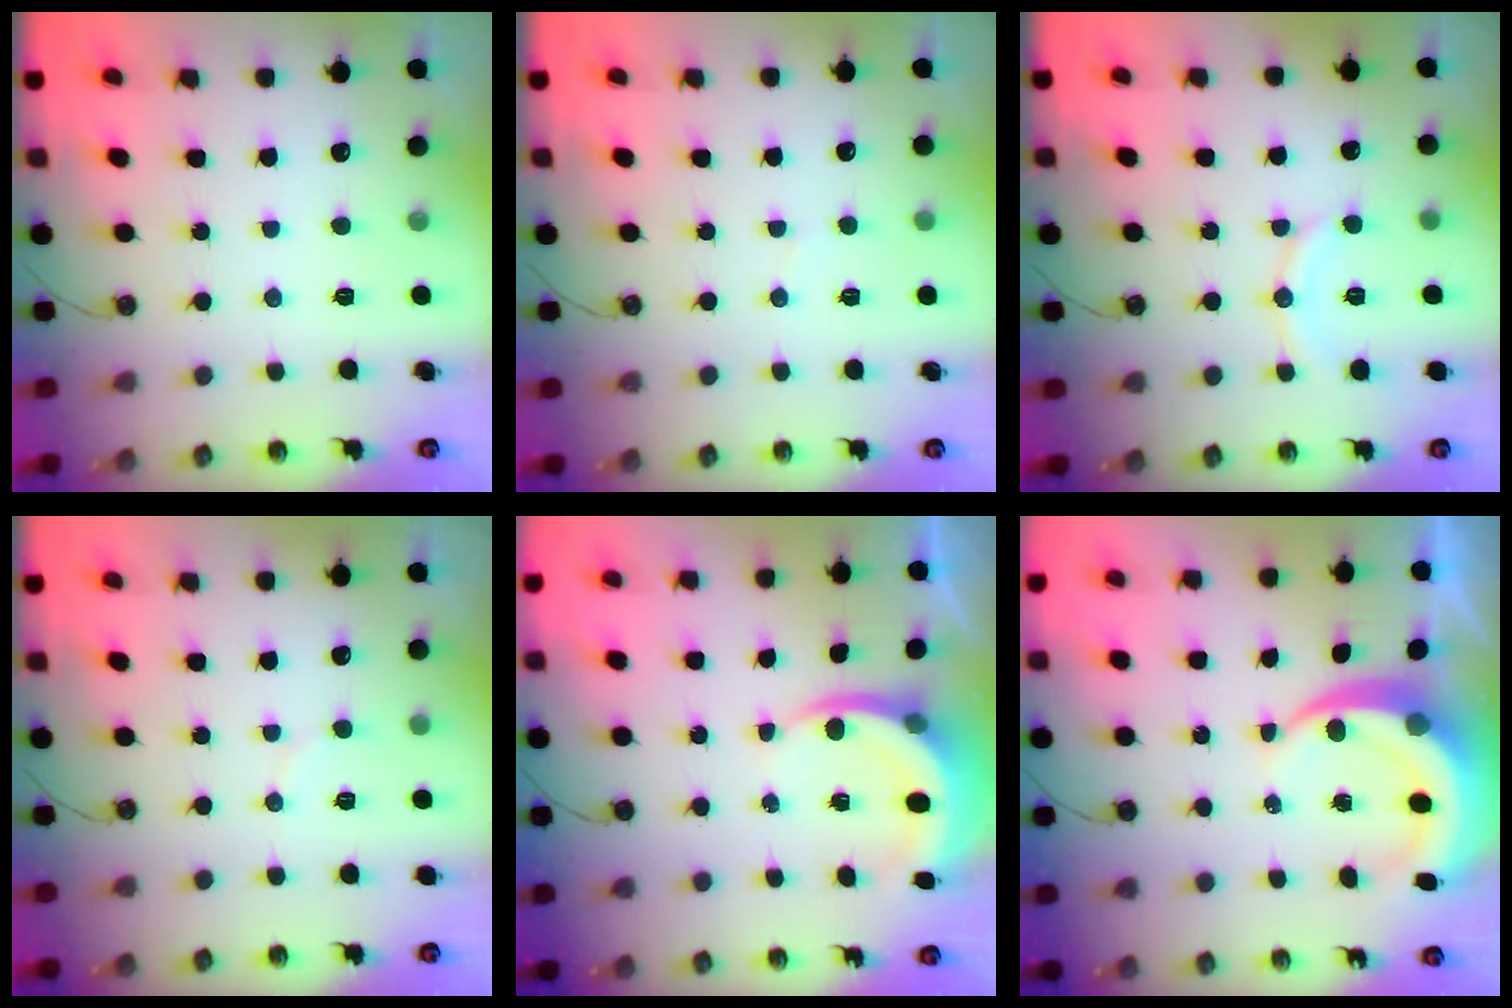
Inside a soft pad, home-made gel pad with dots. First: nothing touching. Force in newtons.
{"total": 2.6, "press": 2.6, "slide": 0.2}
{"total": 7.6, "press": 7.5, "slide": 0.8}
{"total": 3.0, "press": 3.0, "slide": 0.3}
{"total": 6.8, "press": 6.8, "slide": 0.6}
{"total": 9.1, "press": 9.1, "slide": 1.1}